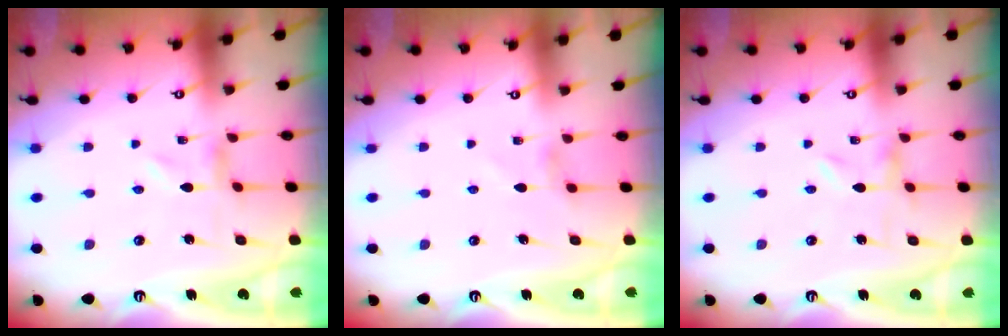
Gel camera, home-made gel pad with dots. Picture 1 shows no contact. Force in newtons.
{"total": 2.3, "press": 2.3, "slide": 0.3}
{"total": 0.0}